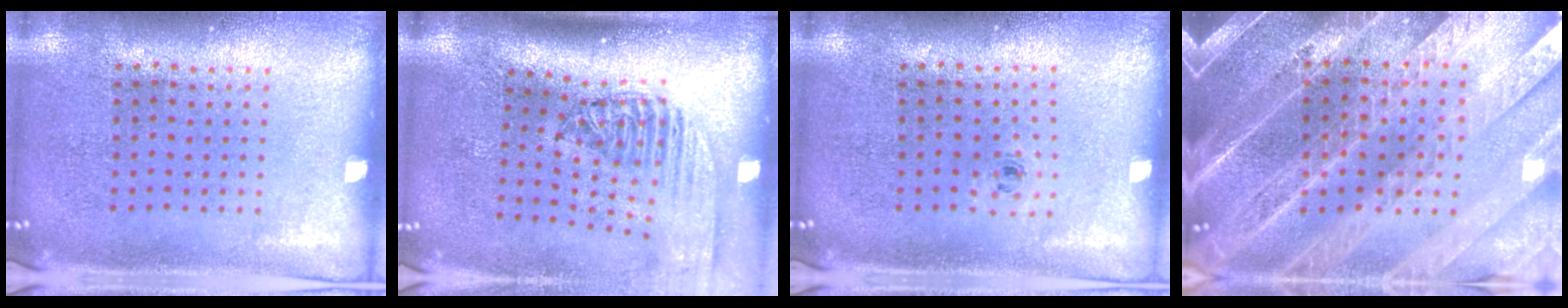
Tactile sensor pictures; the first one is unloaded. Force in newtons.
{"total": 2.4, "press": 1.8, "slide": 1.5}
{"total": 0.5, "press": 0.3, "slide": 0.4}
{"total": 5.1, "press": 4.4, "slide": 2.6}